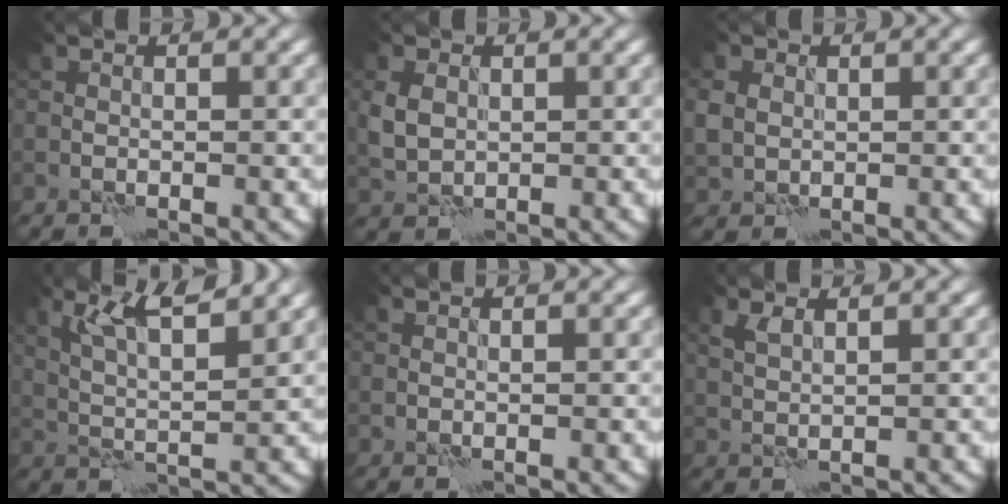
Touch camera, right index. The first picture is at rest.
{"total": 2.5, "force": [0.3, 1.9, 1.5], "torque": [-0.038, 0.003, 0.005]}
{"total": 2.3, "force": [0.4, 2.0, 1.0], "torque": [-0.026, 0.003, 0.006]}
{"total": 5.0, "force": [2.9, 0.7, 4.0], "torque": [-0.083, 0.009, 0.051]}
{"total": 0.0}
{"total": 1.4, "force": [0.9, 0.3, 1.0], "torque": [-0.028, 0.001, 0.020]}